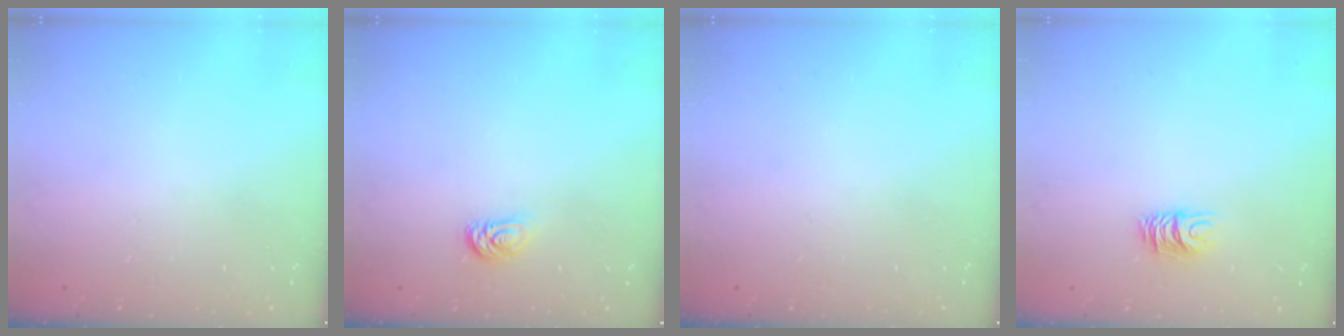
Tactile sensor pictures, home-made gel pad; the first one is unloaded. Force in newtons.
{"total": 4.0, "press": 4.0, "slide": 0.5}
{"total": 0.0}
{"total": 7.0, "press": 7.0, "slide": 0.5}